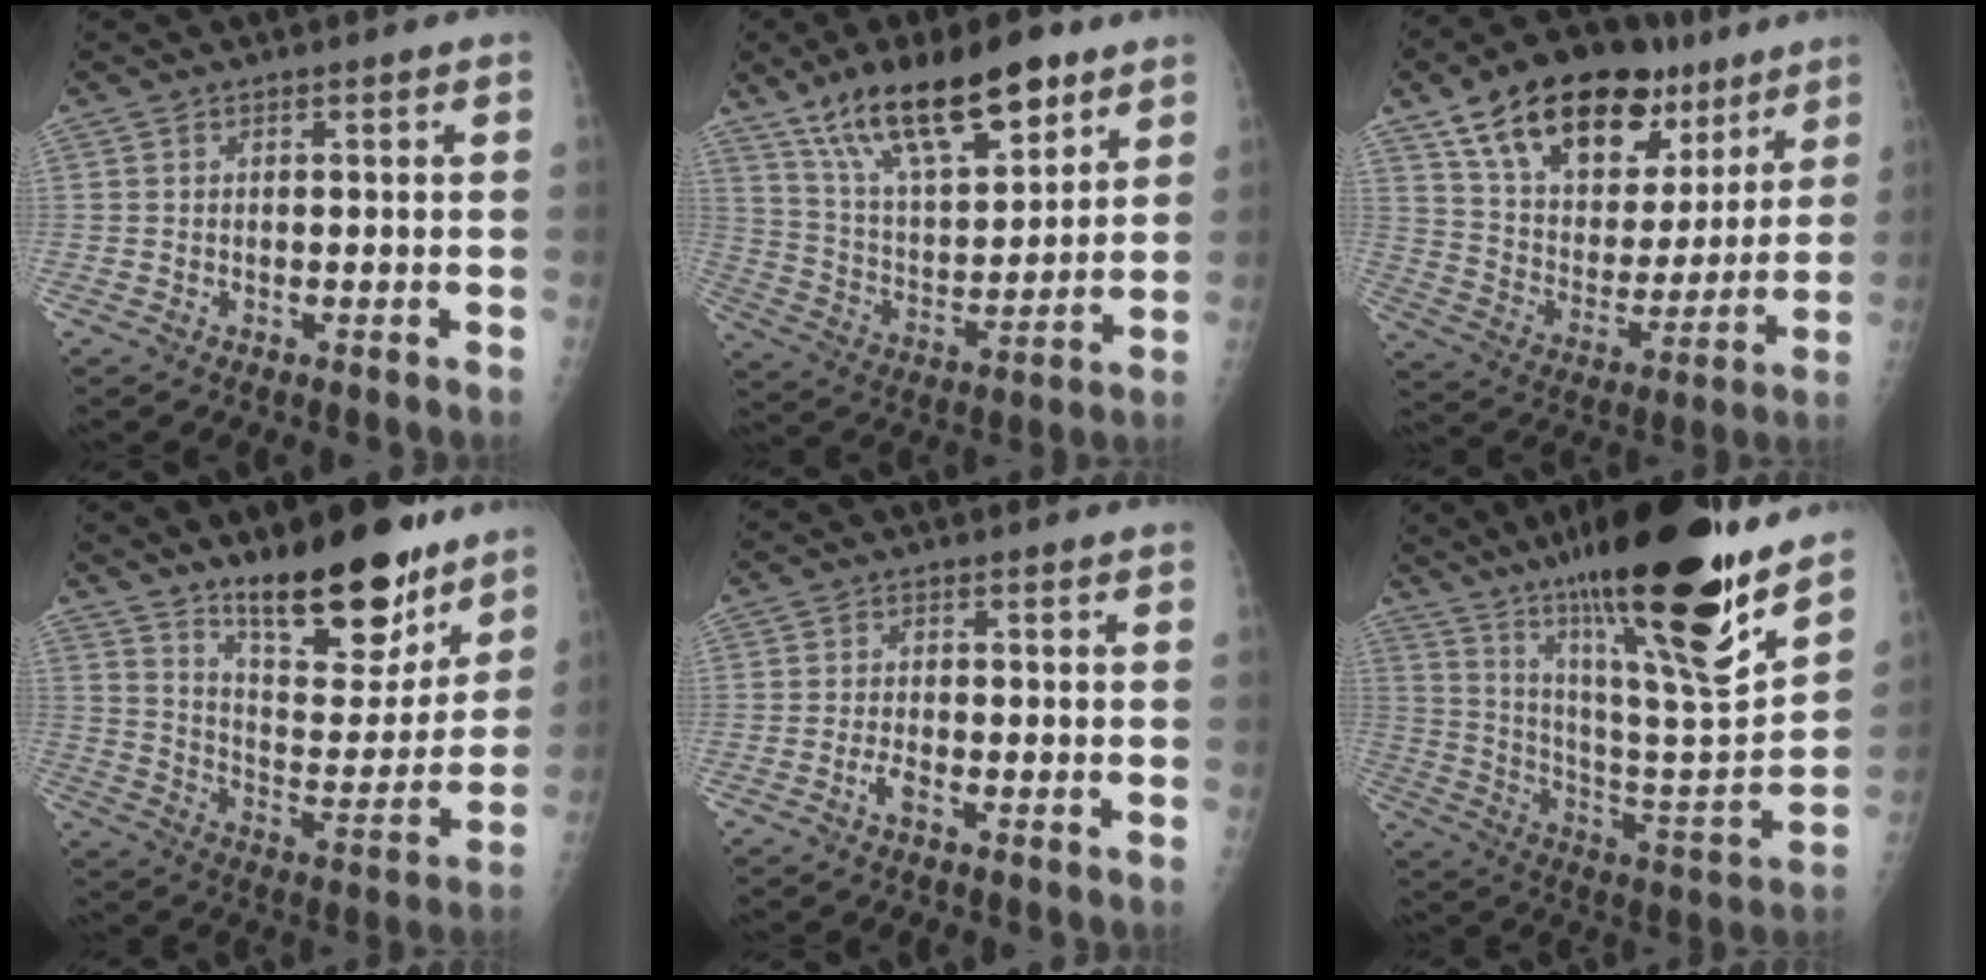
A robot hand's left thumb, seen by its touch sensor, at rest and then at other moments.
{"total": 20.5, "force": [13.1, 7.8, 13.7], "torque": [-0.199, -0.051, 0.237]}
{"total": 25.4, "force": [15.0, 14.1, 14.9], "torque": [-0.205, -0.027, 0.253]}
{"total": 20.6, "force": [14.8, 7.3, 12.4], "torque": [-0.137, -0.103, 0.236]}
{"total": 2.0, "force": [-1.2, 0.6, 1.5], "torque": [-0.036, 0.006, -0.025]}
{"total": 29.9, "force": [20.2, 4.7, 21.5], "torque": [-0.325, -0.071, 0.338]}